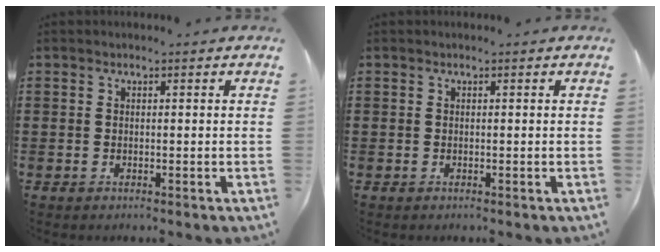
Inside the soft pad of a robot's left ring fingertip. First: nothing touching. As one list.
[{"total": 0.0}]